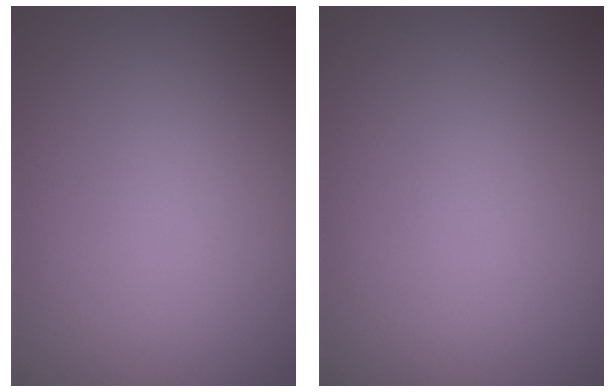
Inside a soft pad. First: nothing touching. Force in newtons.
{"total": 0.0}